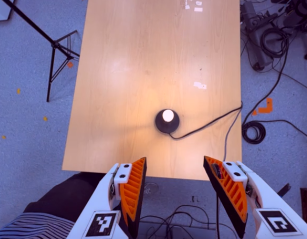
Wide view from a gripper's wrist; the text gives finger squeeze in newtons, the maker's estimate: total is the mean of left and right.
{"total": 0.0}